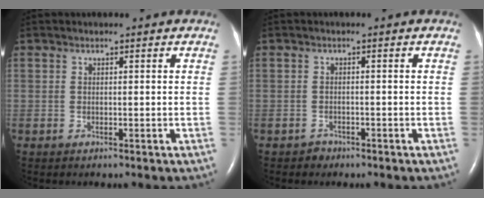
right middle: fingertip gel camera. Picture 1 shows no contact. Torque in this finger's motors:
{"motor_torque": [-0.05, 0.12, -0.05, -0.01]}